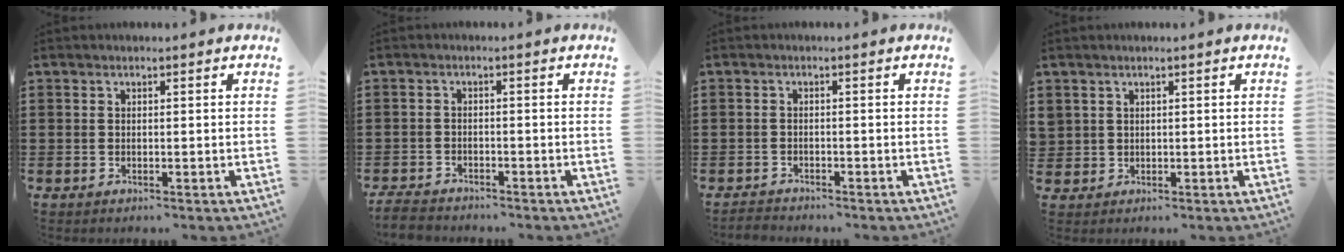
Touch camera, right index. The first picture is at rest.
{"total": 2.7, "force": [-2.6, 0.4, 0.4], "torque": [-0.017, -0.001, -0.058]}
{"total": 1.4, "force": [-1.4, 0.1, -0.1], "torque": [-0.003, 0.002, -0.031]}
{"total": 1.4, "force": [0.7, 1.2, 0.0], "torque": [-0.005, 0.005, 0.014]}